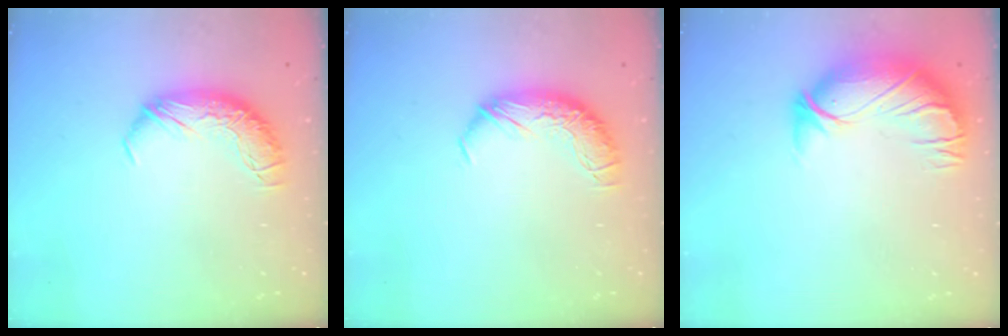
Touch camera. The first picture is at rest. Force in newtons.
{"total": 0.0}
{"total": 2.8, "press": 0.3, "slide": 2.8}